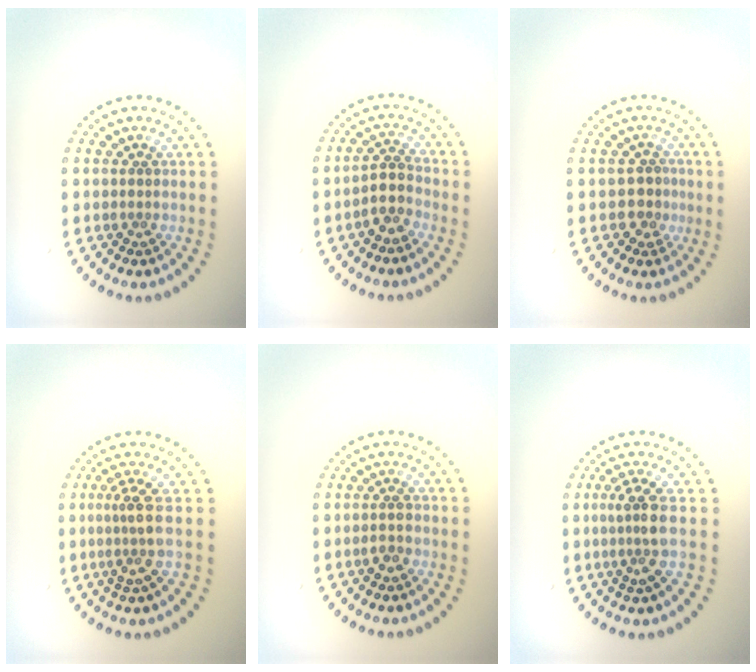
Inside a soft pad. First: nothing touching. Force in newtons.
{"total": 2.5, "press": 2.1, "slide": 1.4}
{"total": 1.8, "press": 1.6, "slide": 0.9}
{"total": 2.7, "press": 1.9, "slide": 1.9}
{"total": 1.4, "press": 1.4, "slide": 0.2}
{"total": 2.8, "press": 2.1, "slide": 1.8}